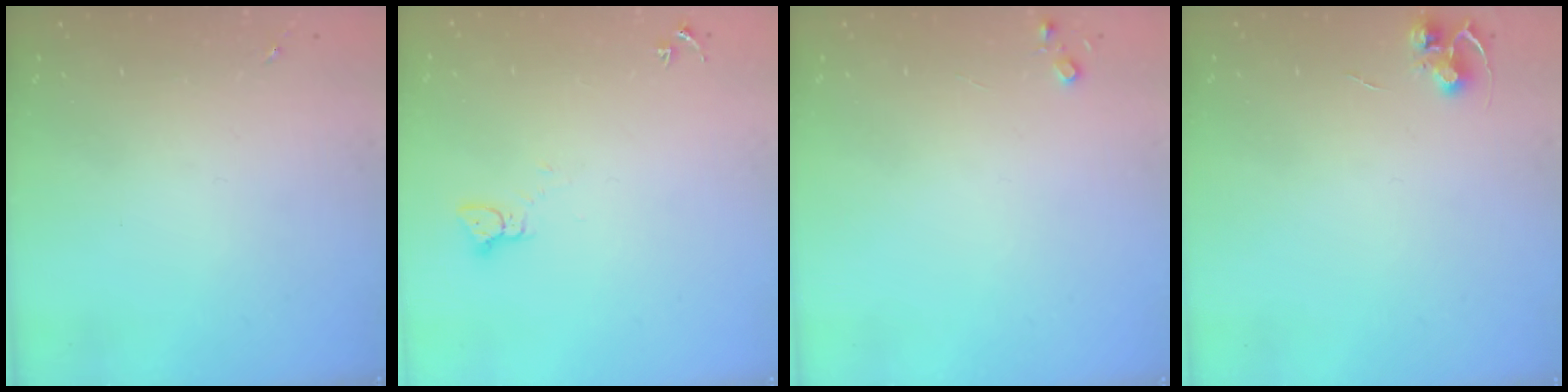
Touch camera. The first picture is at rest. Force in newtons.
{"total": 2.2, "press": 2.2, "slide": 0.2}
{"total": 3.6, "press": 3.6, "slide": 0.4}
{"total": 5.7, "press": 5.6, "slide": 0.4}